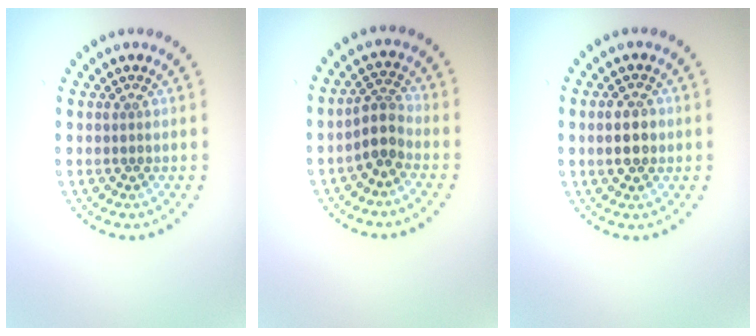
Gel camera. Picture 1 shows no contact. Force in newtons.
{"total": 2.5, "press": 2.0, "slide": 1.5}
{"total": 2.9, "press": 2.9, "slide": 0.1}